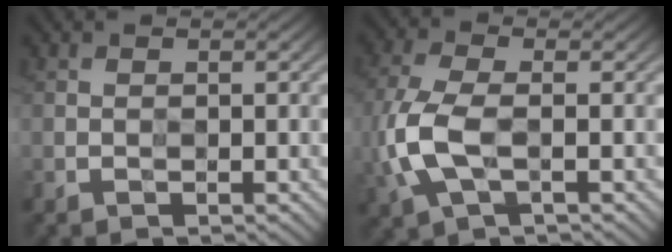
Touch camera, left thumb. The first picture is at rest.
{"total": 7.4, "force": [-1.9, 3.8, 6.0], "torque": [-0.156, -0.001, -0.037]}